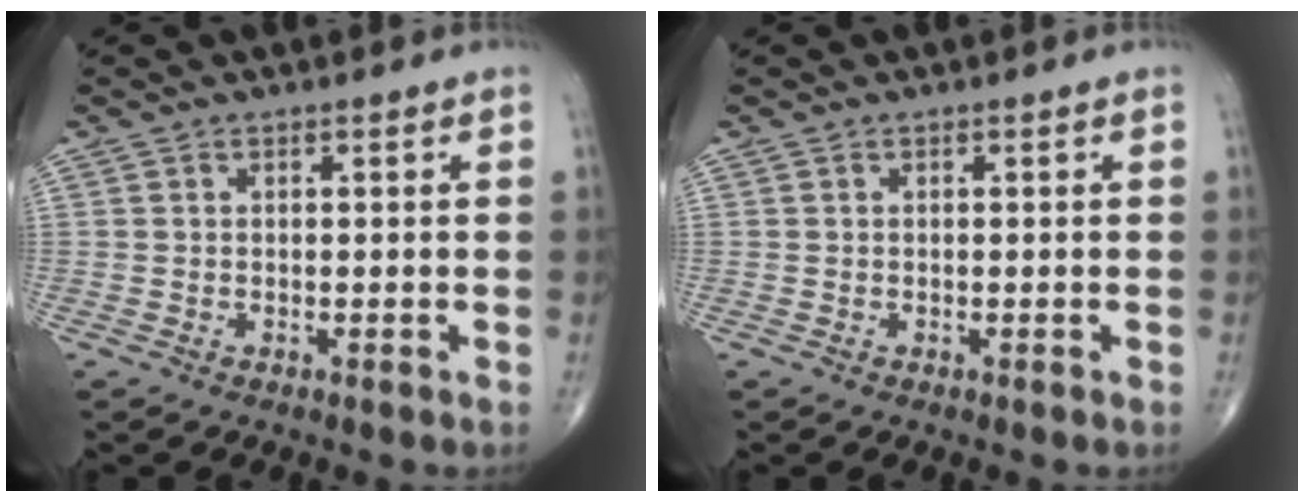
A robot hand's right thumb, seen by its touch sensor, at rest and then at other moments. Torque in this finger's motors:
{"motor_torque": [0.06, 0.09, -0.03, 0.00, 0.02]}